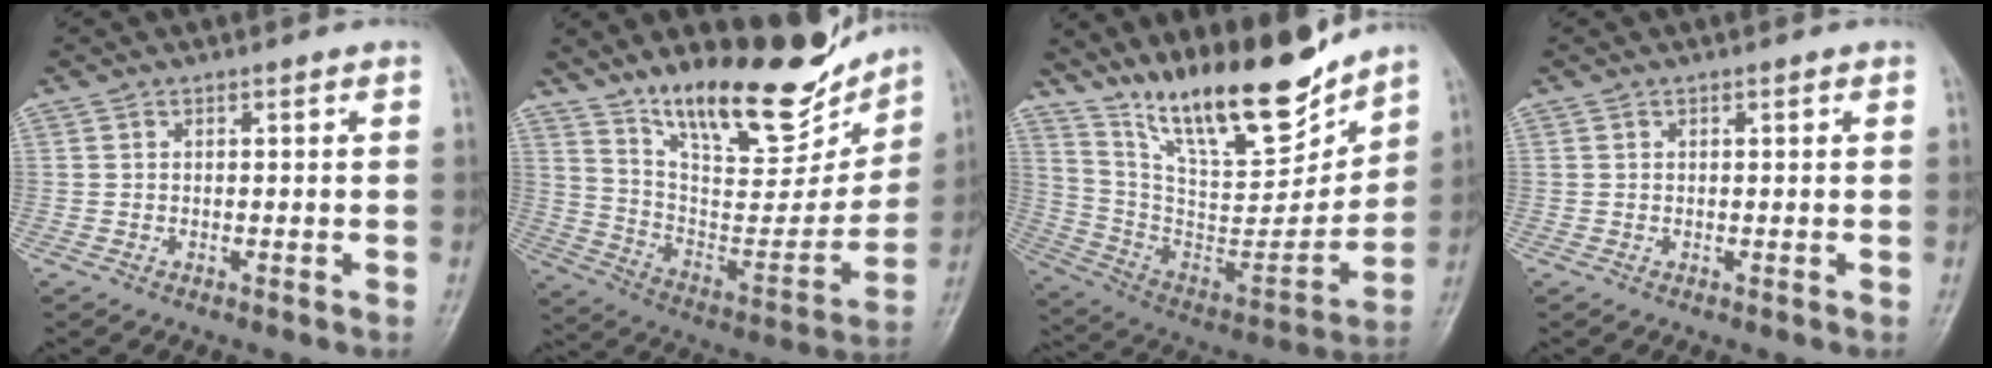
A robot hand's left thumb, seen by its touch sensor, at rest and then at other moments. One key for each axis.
{"total": 23.3, "fx": 17.2, "fy": 7.6, "fz": 13.7, "tx": -0.166, "ty": -0.097, "tz": 0.288}
{"total": 22.7, "fx": 17.7, "fy": 6.1, "fz": 12.8, "tx": -0.169, "ty": -0.107, "tz": 0.313}
{"total": 0.6, "fx": 0.3, "fy": 0.2, "fz": 0.5, "tx": -0.009, "ty": 0.001, "tz": 0.003}